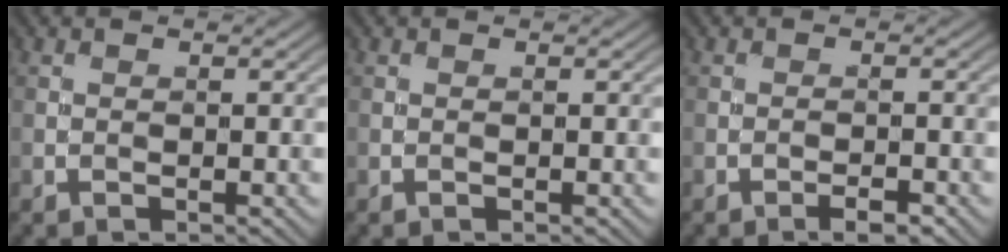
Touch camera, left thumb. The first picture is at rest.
{"total": 0.0}
{"total": 1.9, "force": [-1.3, 0.4, 1.3], "torque": [-0.022, 0.002, -0.024]}